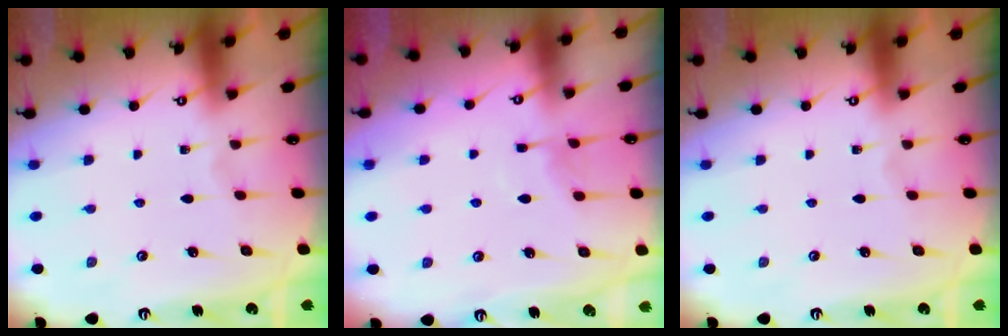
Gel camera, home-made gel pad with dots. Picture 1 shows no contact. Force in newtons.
{"total": 6.1, "press": 6.1, "slide": 0.8}
{"total": 0.0}